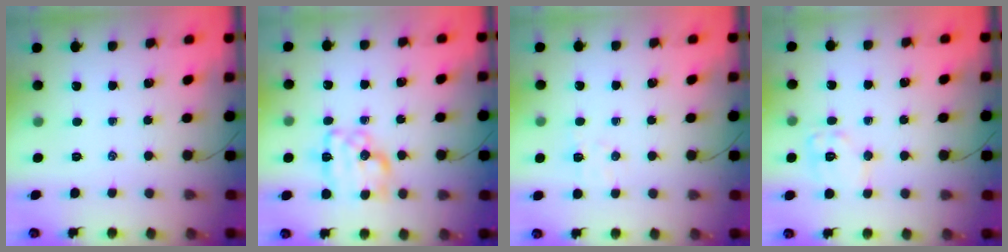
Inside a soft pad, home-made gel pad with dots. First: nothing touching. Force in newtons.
{"total": 12.0, "press": 12.0, "slide": 0.4}
{"total": 5.4, "press": 5.3, "slide": 1.0}
{"total": 9.5, "press": 9.5, "slide": 0.3}